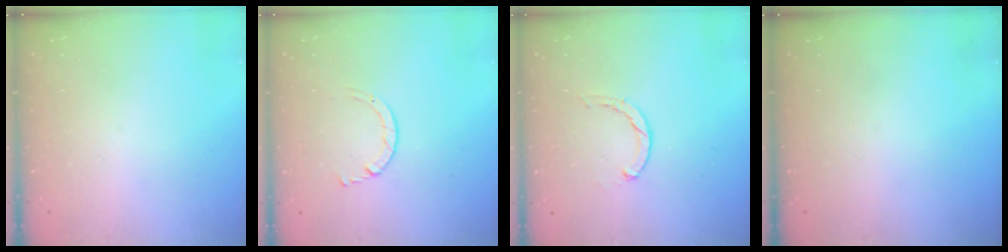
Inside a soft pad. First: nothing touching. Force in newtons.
{"total": 2.7, "press": 2.7, "slide": 0.3}
{"total": 0.6, "press": 0.6, "slide": 0.2}
{"total": 0.0}